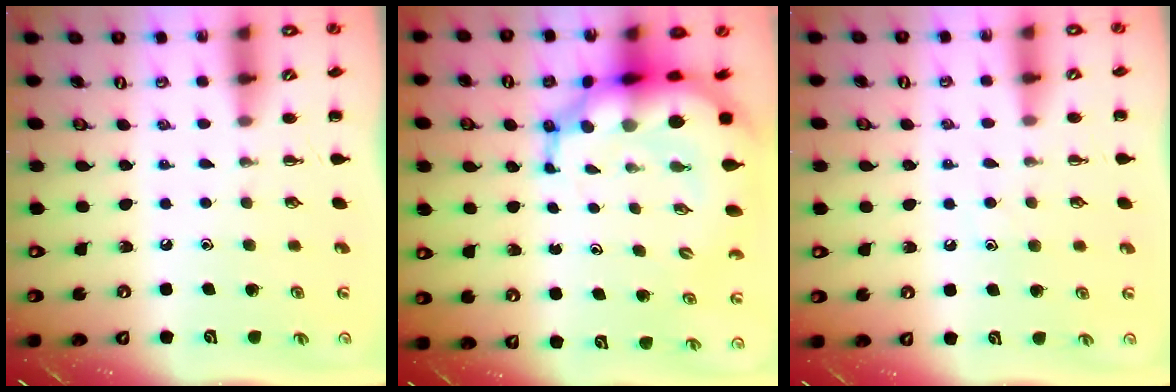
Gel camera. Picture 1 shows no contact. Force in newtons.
{"total": 13.4, "press": 12.9, "slide": 3.8}
{"total": 6.0, "press": 5.8, "slide": 1.2}